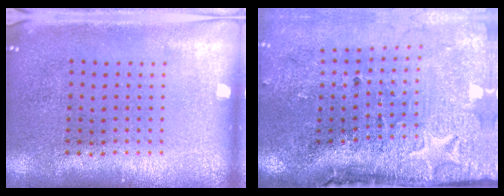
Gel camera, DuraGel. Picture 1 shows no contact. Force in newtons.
{"total": 4.8, "press": 3.8, "slide": 3.0}